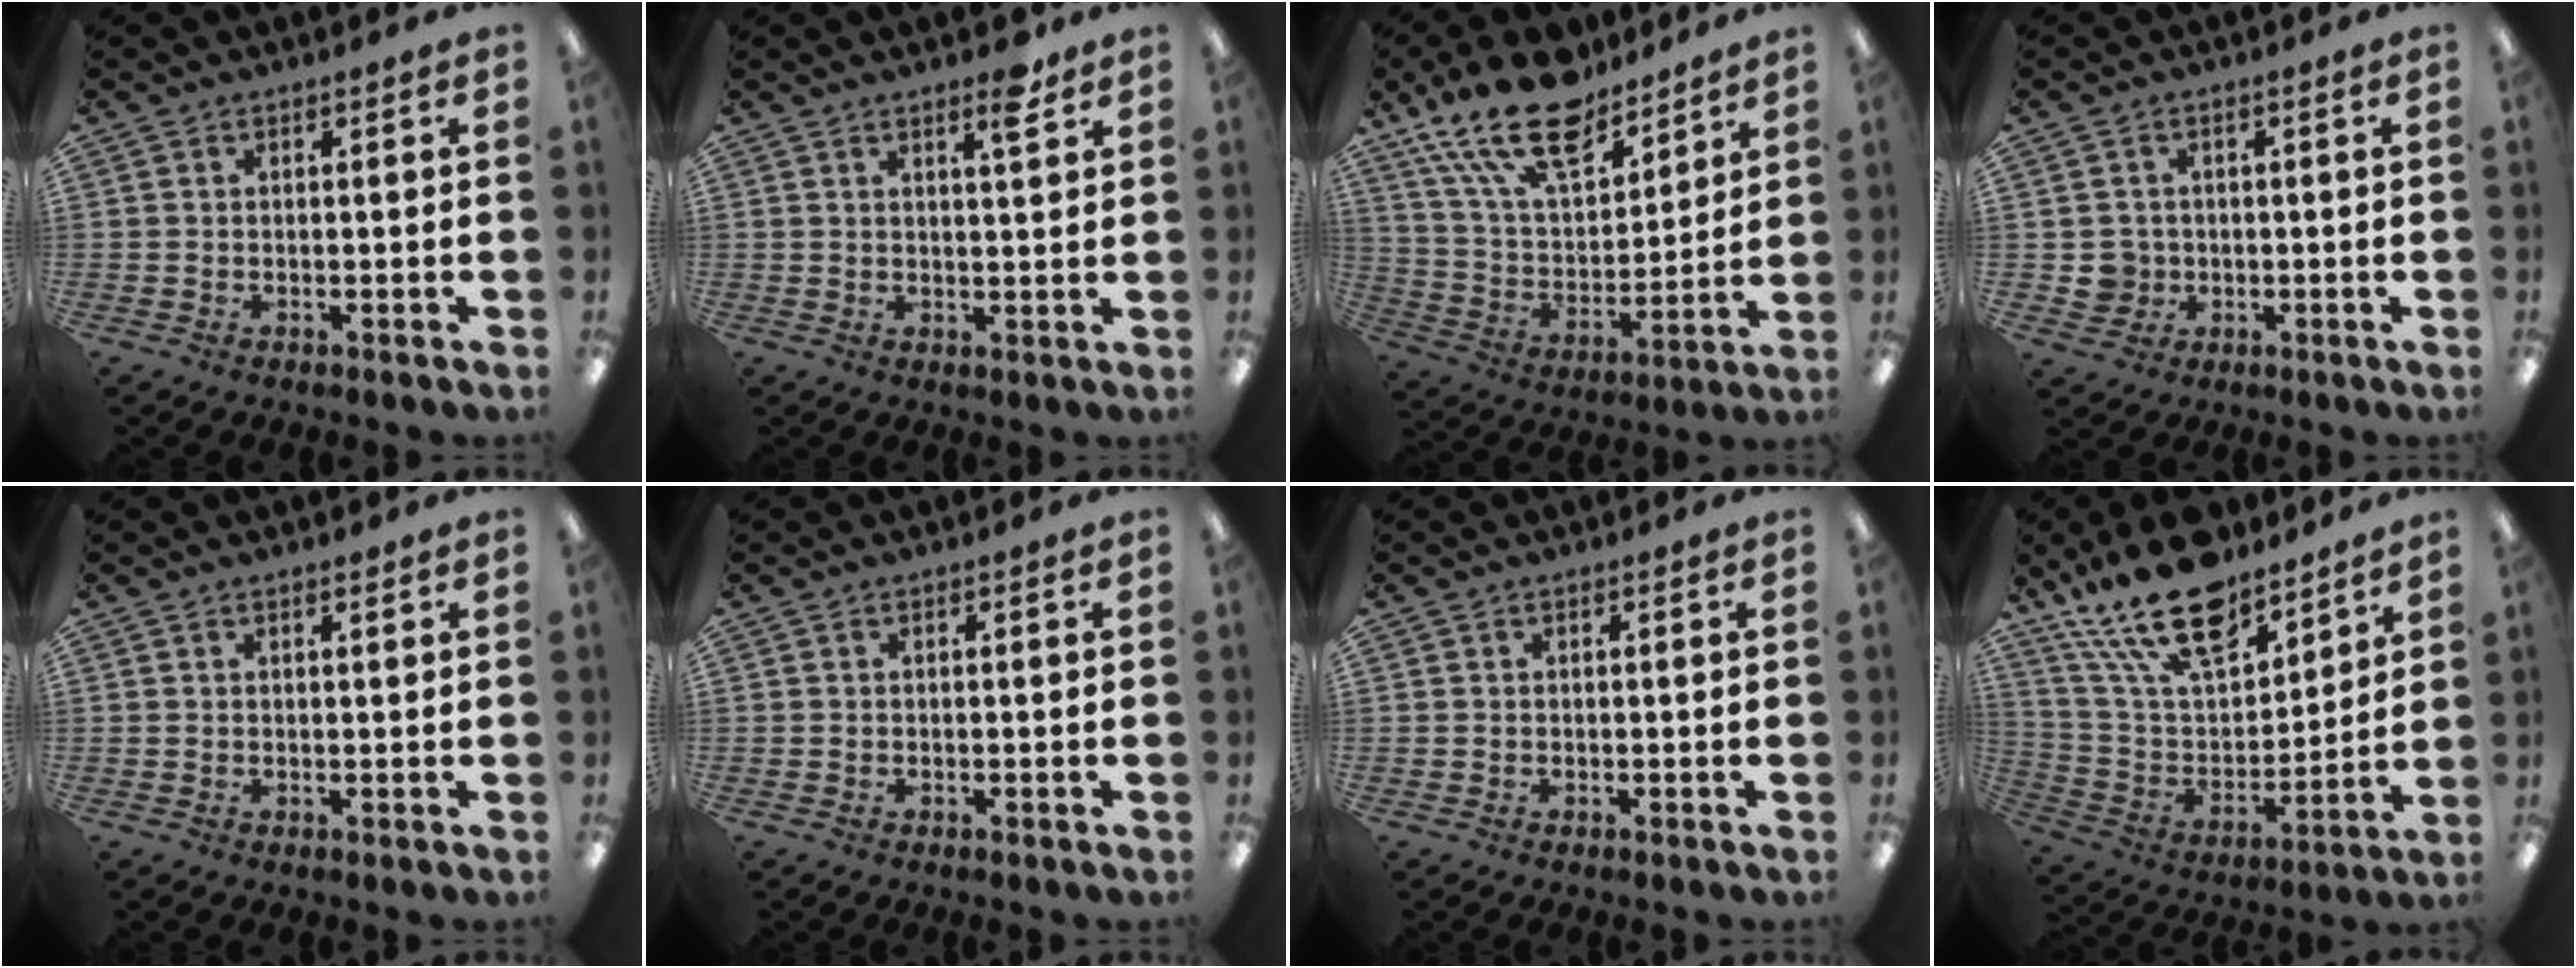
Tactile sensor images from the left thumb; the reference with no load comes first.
{"total": 5.0, "force": [3.5, 1.0, 3.5], "torque": [-0.045, -0.016, 0.054]}
{"total": 20.3, "force": [14.7, 9.0, 10.8], "torque": [-0.208, -0.080, 0.261]}
{"total": 4.0, "force": [0.0, 4.0, 0.5], "torque": [-0.009, 0.007, 0.002]}
{"total": 0.9, "force": [0.8, 0.2, 0.4], "torque": [-0.009, 0.000, 0.014]}
{"total": 0.0}
{"total": 0.0}
{"total": 21.5, "force": [15.6, 9.4, 11.6], "torque": [-0.224, -0.087, 0.277]}